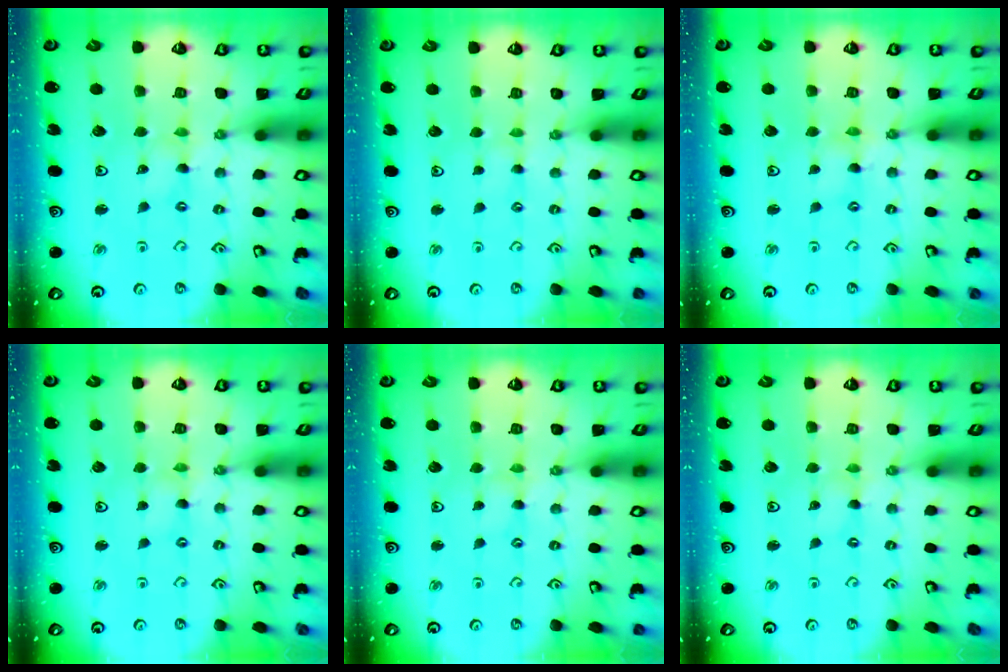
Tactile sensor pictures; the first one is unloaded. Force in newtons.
{"total": 0.0}
{"total": 1.4, "press": 1.4, "slide": 0.2}
{"total": 0.5, "press": 0.5, "slide": 0.1}
{"total": 1.1, "press": 1.1, "slide": 0.2}
{"total": 0.0}